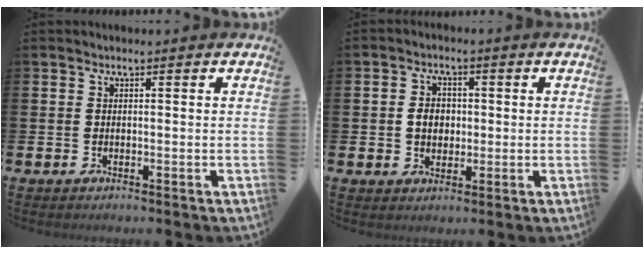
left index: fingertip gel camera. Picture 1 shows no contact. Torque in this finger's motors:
{"motor_torque": [0.46, 0.37, 0.13, 0.08]}